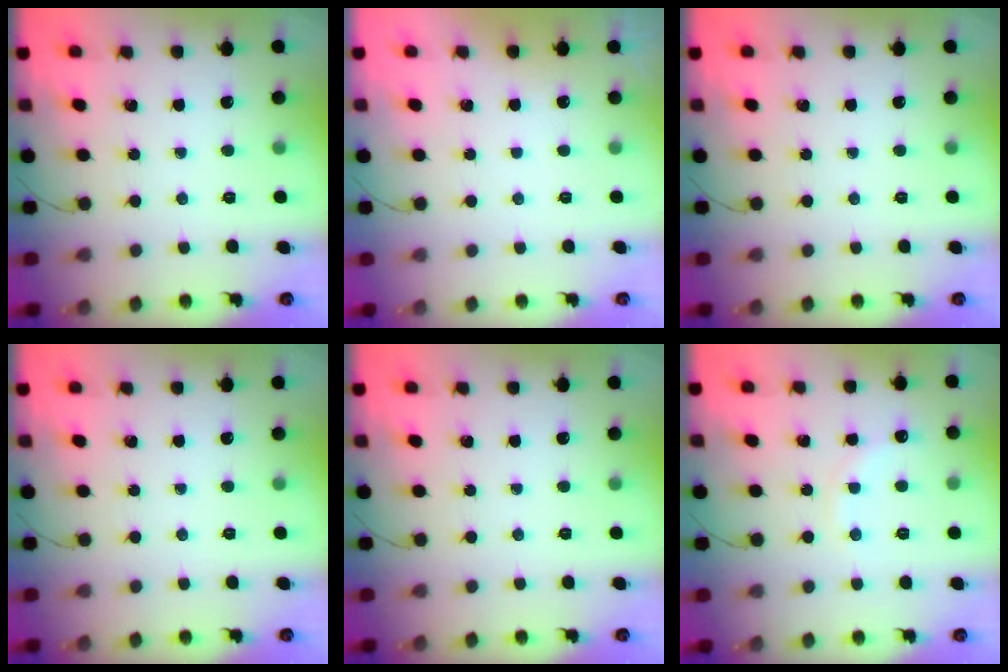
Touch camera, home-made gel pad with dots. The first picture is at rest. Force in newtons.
{"total": 2.9, "press": 2.9, "slide": 0.1}
{"total": 0.0}
{"total": 0.0}
{"total": 0.0}
{"total": 5.8, "press": 5.6, "slide": 1.4}